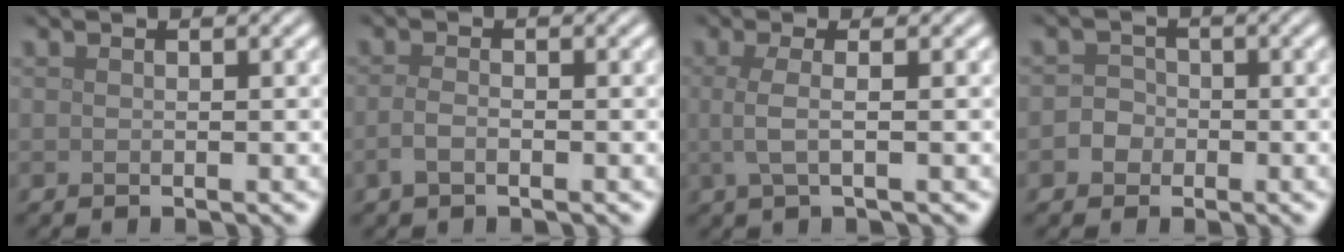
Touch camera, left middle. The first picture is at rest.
{"total": 1.4, "force": [-0.6, 0.7, 1.1], "torque": [-0.025, -0.001, -0.016]}
{"total": 2.5, "force": [0.0, 0.8, 2.4], "torque": [-0.047, 0.000, -0.002]}
{"total": 1.9, "force": [-0.6, 1.7, 0.5], "torque": [0.008, 0.003, -0.019]}